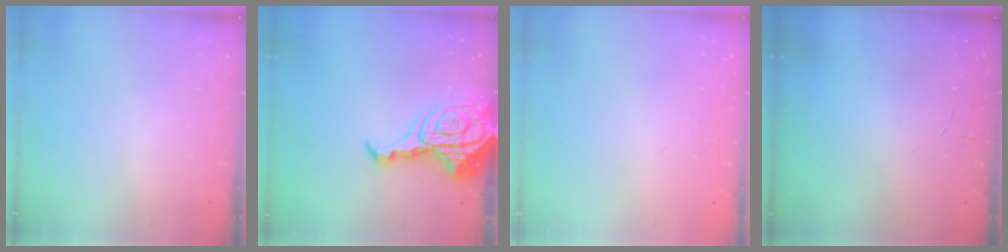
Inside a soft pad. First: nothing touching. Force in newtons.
{"total": 17.8, "press": 17.7, "slide": 2.0}
{"total": 0.0}
{"total": 2.8, "press": 2.8, "slide": 0.3}